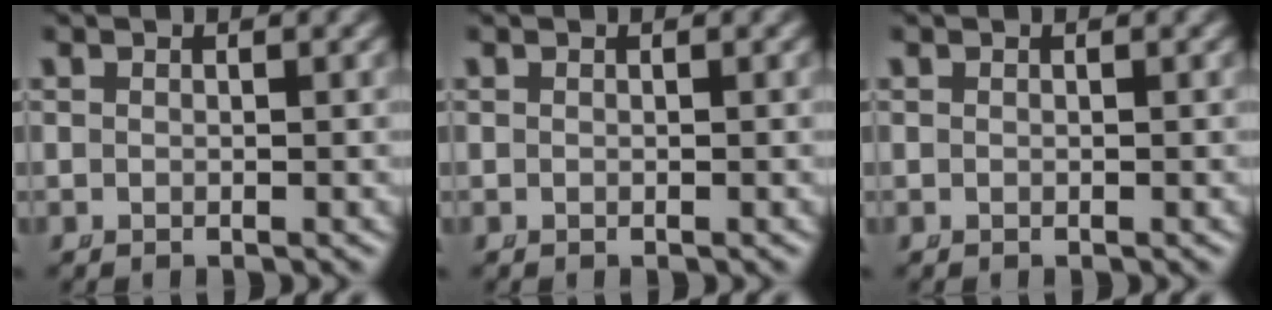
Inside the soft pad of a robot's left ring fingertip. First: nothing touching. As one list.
[{"total": 0.0}, {"total": 0.0}]